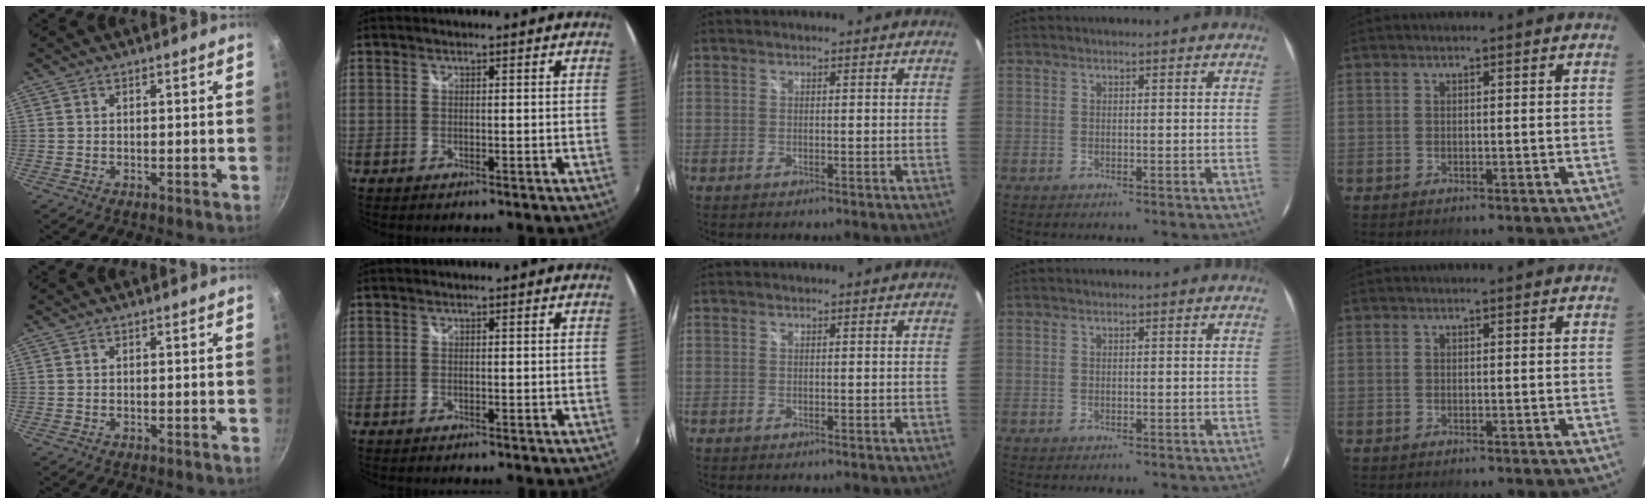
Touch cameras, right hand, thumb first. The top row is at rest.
{}